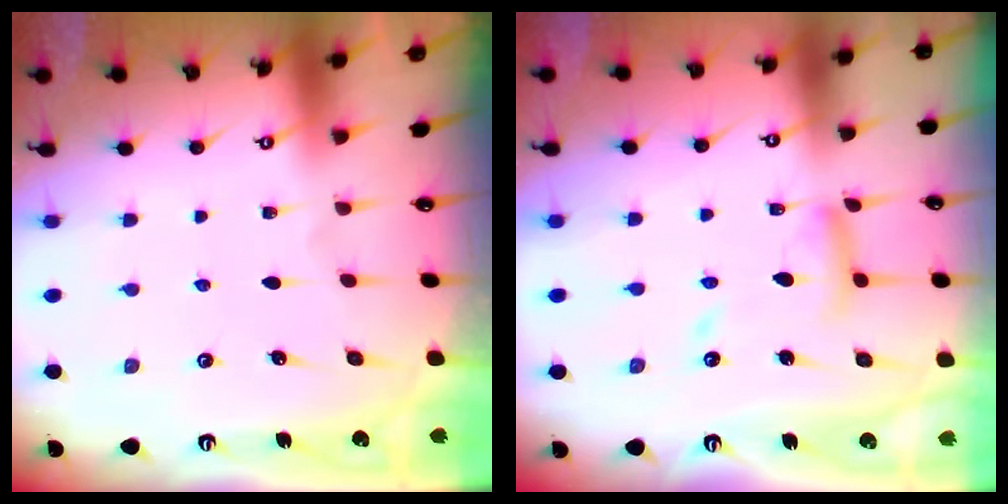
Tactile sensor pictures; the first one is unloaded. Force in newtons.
{"total": 11.7, "press": 11.7, "slide": 1.2}